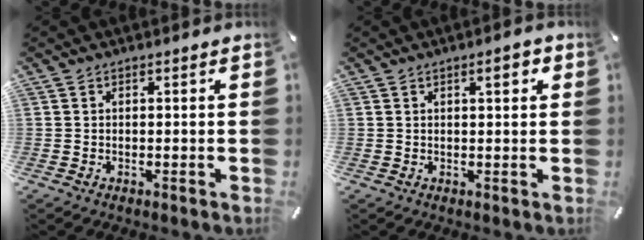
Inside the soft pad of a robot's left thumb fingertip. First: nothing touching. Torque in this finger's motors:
{"motor_torque": [0.64, 0.55, 0.30, -0.04, 0.00]}